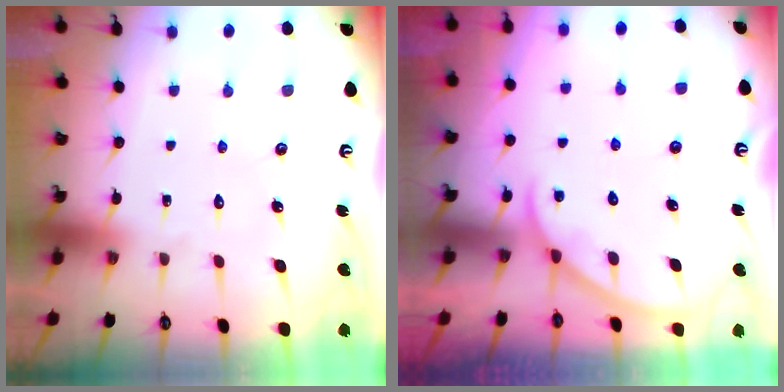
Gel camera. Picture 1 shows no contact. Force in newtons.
{"total": 2.9, "press": 2.9, "slide": 0.4}